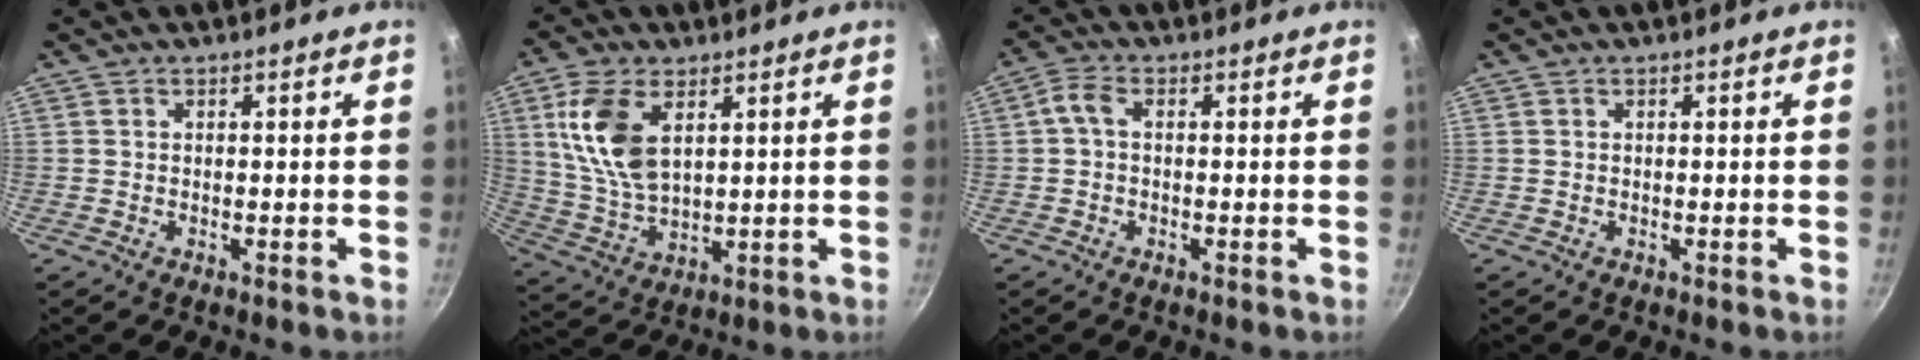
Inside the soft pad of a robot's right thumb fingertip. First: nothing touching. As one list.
[{"total": 12.4, "force": [4.1, 6.8, 9.5], "torque": [-0.185, -0.015, 0.089]}, {"total": 3.0, "force": [0.0, 1.5, 2.6], "torque": [-0.067, 0.014, -0.005]}, {"total": 0.0}]